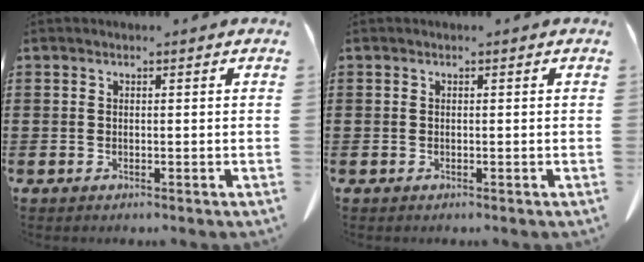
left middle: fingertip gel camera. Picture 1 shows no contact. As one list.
[{"total": 0.0}]